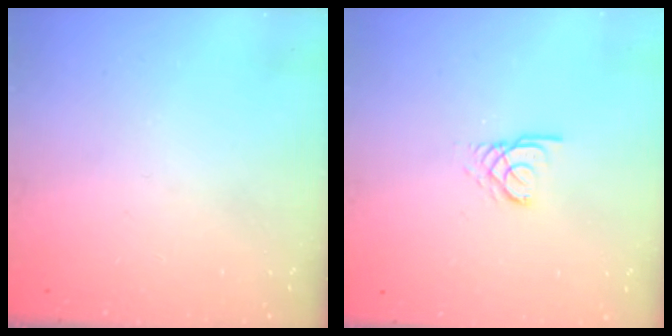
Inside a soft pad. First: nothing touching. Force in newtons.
{"total": 2.4, "press": 2.4, "slide": 0.3}